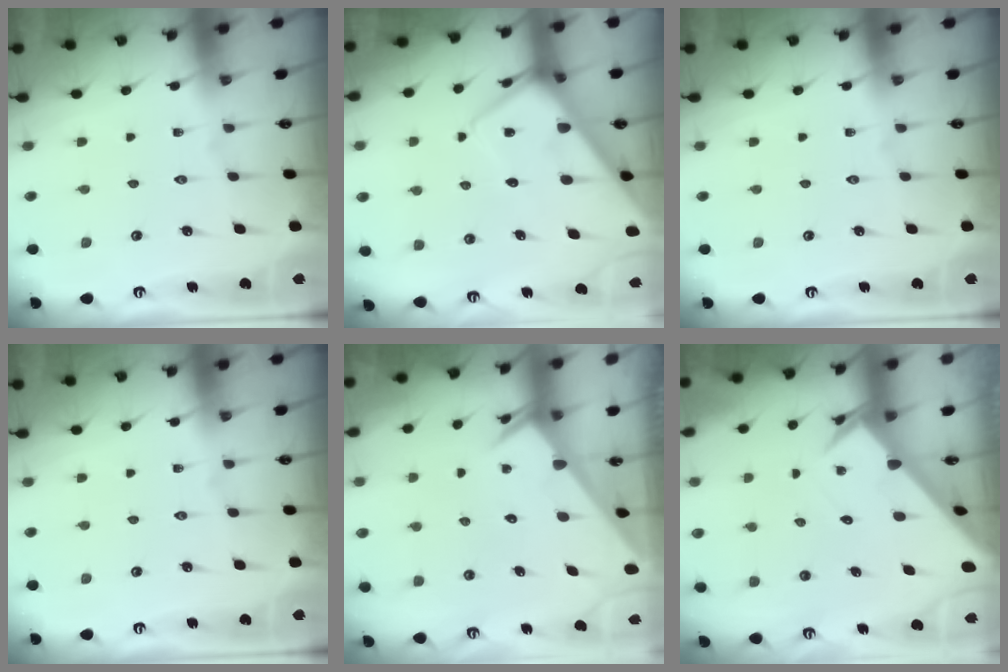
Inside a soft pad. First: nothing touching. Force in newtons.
{"total": 8.5, "press": 8.4, "slide": 0.8}
{"total": 0.0}
{"total": 0.0}
{"total": 2.6, "press": 2.6, "slide": 0.1}
{"total": 3.0, "press": 3.0, "slide": 0.2}